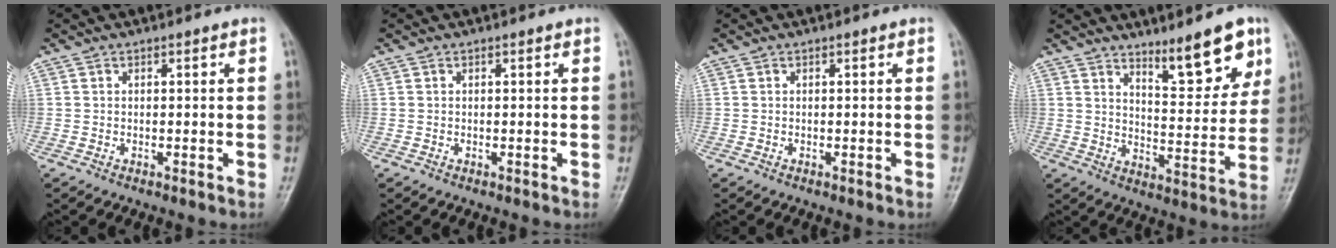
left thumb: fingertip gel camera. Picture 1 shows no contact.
{"total": 0.0}
{"total": 0.0}
{"total": 11.4, "force": [7.8, 3.2, 7.7], "torque": [-0.083, -0.059, 0.122]}